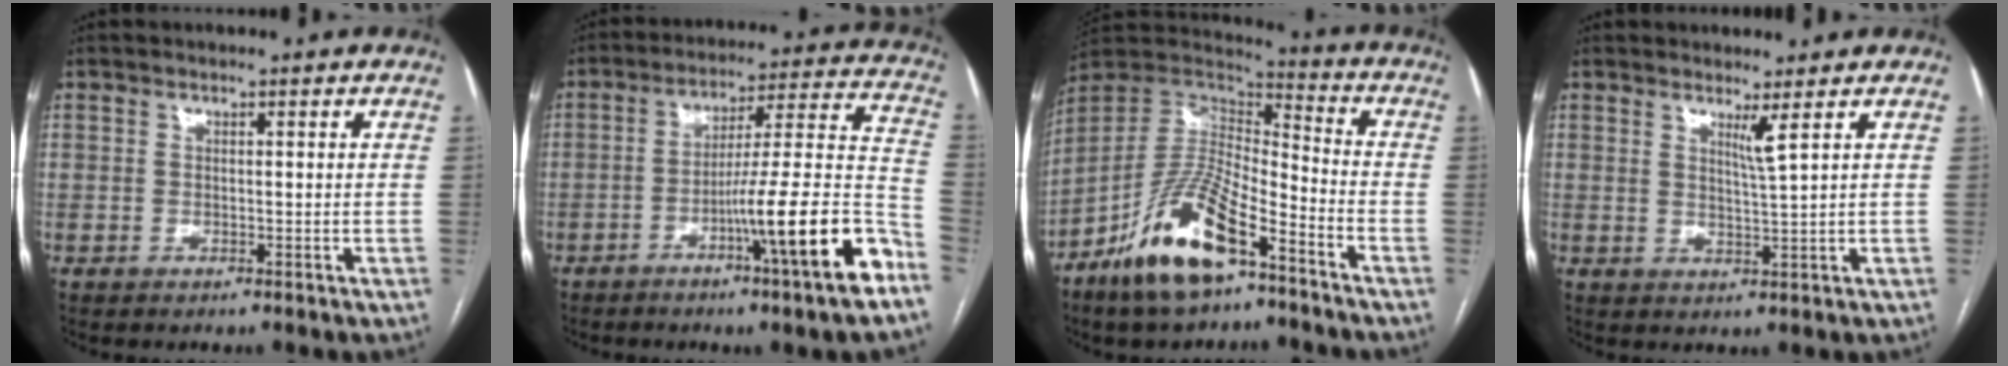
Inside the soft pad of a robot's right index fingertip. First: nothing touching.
{"total": 18.1, "force": [-8.5, -1.1, 15.9], "torque": [-0.211, -0.004, -0.132]}
{"total": 15.4, "force": [-9.4, 4.3, 11.3], "torque": [-0.220, 0.003, -0.174]}
{"total": 2.3, "force": [1.4, -0.9, 1.5], "torque": [-0.031, -0.018, 0.029]}